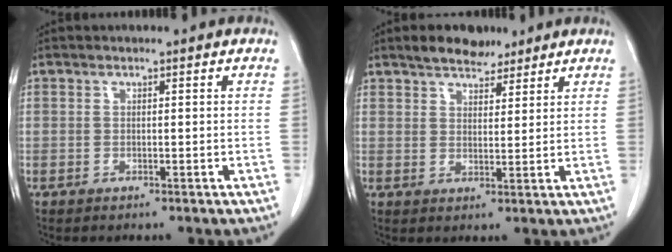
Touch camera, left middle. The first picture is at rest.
{"total": 6.1, "force": [4.8, 2.5, 2.8], "torque": [-0.045, 0.008, 0.085]}